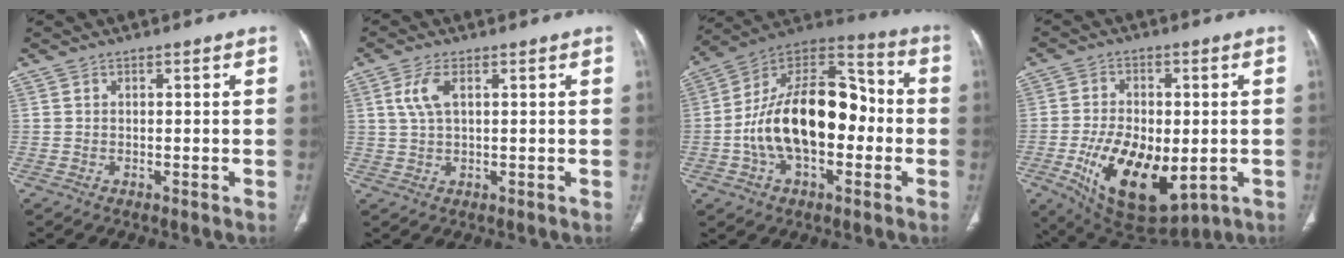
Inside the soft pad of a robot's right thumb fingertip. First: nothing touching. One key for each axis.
{"total": 4.6, "fx": 1.5, "fy": 2.0, "fz": 3.8, "tx": -0.094, "ty": 0.004, "tz": 0.032}
{"total": 22.7, "fx": -2.5, "fy": 13.1, "fz": 18.5, "tx": -0.297, "ty": 0.045, "tz": -0.045}
{"total": 18.3, "fx": -4.4, "fy": 9.9, "fz": 14.7, "tx": -0.243, "ty": -0.008, "tz": -0.046}